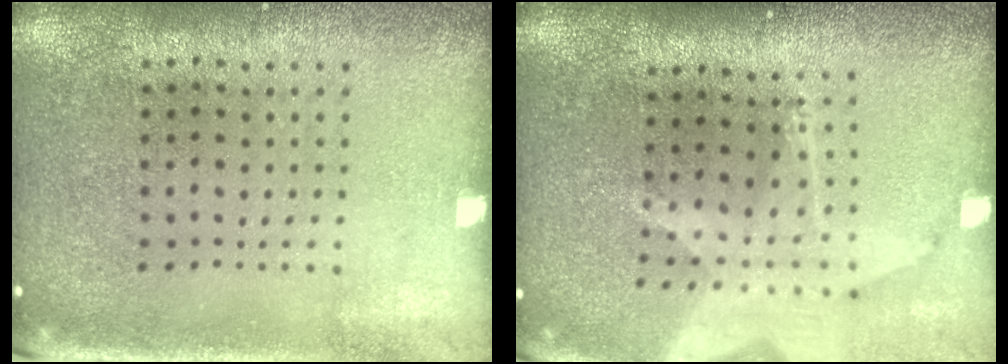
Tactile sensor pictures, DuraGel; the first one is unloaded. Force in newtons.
{"total": 1.8, "press": 1.5, "slide": 1.0}